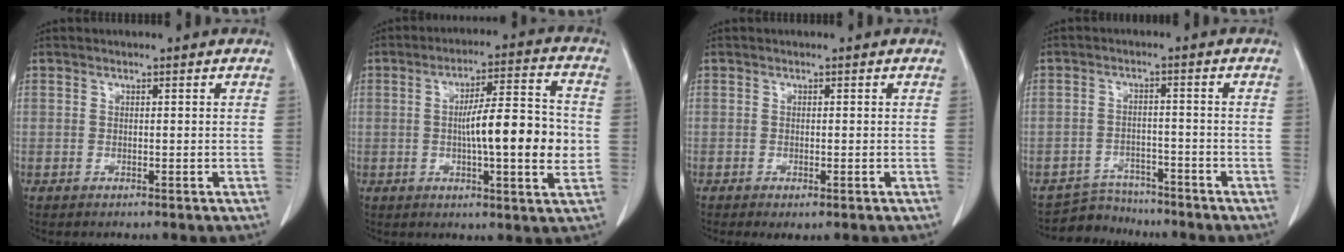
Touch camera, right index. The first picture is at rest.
{"total": 12.8, "force": [-0.9, 1.6, 12.7], "torque": [-0.199, 0.009, -0.018]}
{"total": 1.6, "force": [-0.8, 0.4, 1.3], "torque": [-0.021, -0.006, -0.009]}
{"total": 5.0, "force": [-4.7, 1.4, -0.8], "torque": [0.013, 0.004, -0.079]}